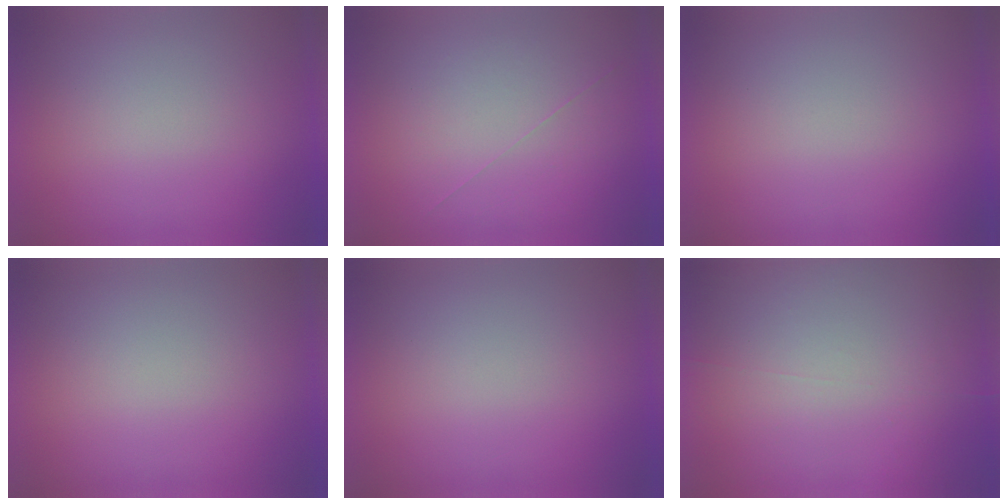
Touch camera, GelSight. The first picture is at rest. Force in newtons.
{"total": 1.0}
{"total": 0.0}
{"total": 0.0}
{"total": 0.0}
{"total": 7.1}